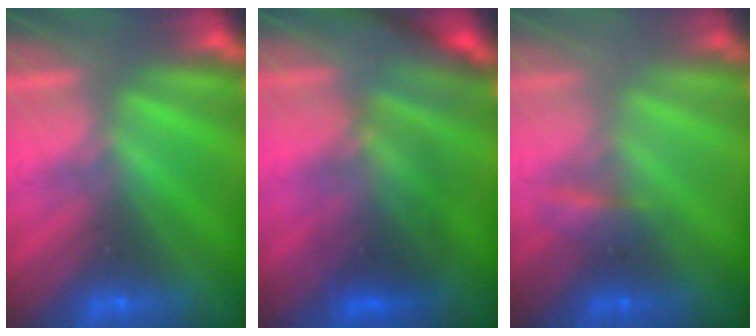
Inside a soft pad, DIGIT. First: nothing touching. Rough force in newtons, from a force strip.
{"total": 2.4}
{"total": 2.2}